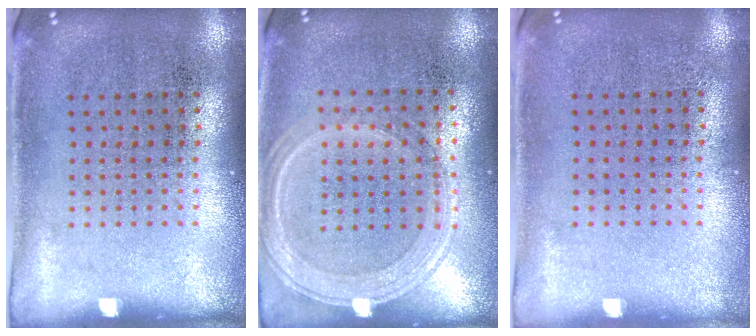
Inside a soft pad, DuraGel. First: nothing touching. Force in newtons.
{"total": 1.2, "press": 1.1, "slide": 0.5}
{"total": 0.0}